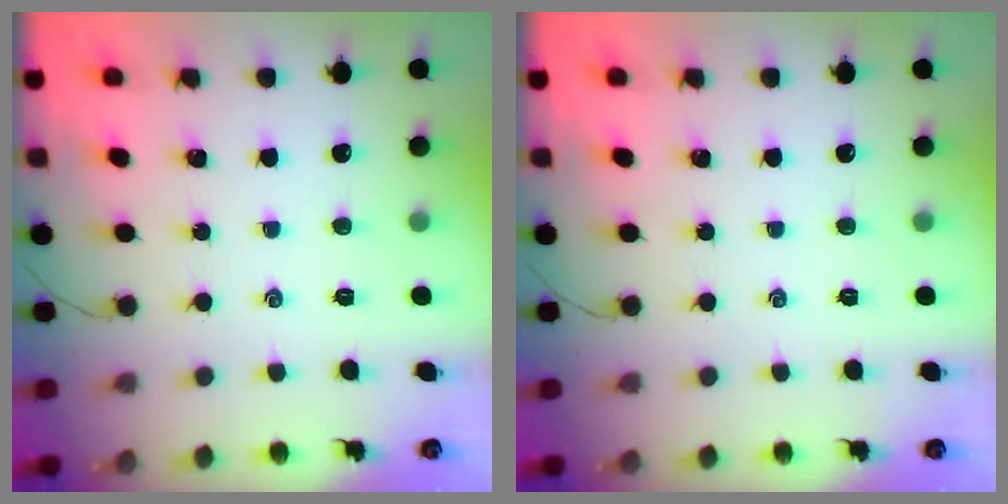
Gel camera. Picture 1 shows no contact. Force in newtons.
{"total": 0.0}